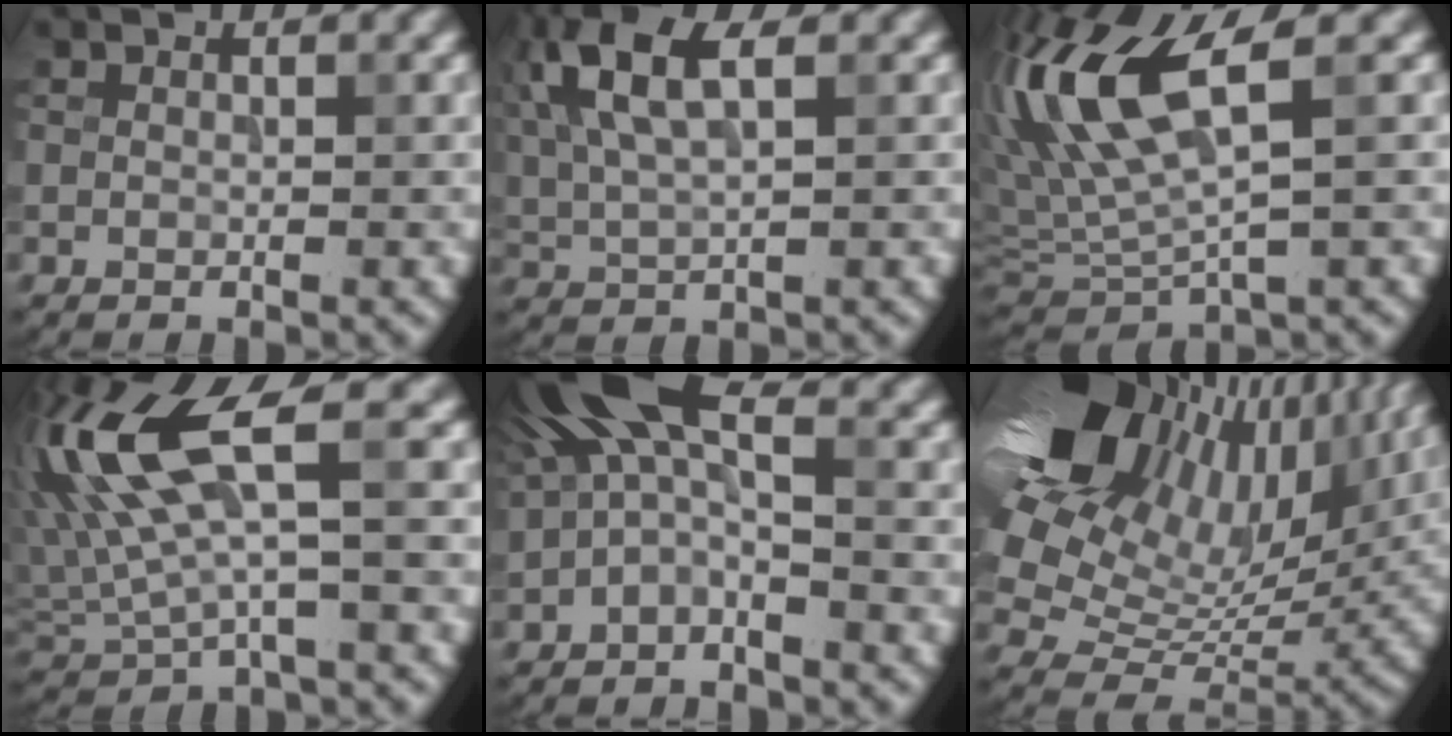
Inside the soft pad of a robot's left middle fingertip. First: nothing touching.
{"total": 8.4, "force": [3.4, 3.4, 6.9], "torque": [-0.164, 0.022, 0.064]}
{"total": 9.7, "force": [2.9, 3.1, 8.7], "torque": [-0.184, 0.013, 0.054]}
{"total": 9.6, "force": [2.5, 2.9, 8.8], "torque": [-0.197, 0.009, 0.047]}
{"total": 6.7, "force": [0.5, 2.8, 6.0], "torque": [-0.115, 0.028, -0.011]}
{"total": 17.5, "force": [6.9, 11.1, 11.5], "torque": [-0.254, 0.027, 0.126]}